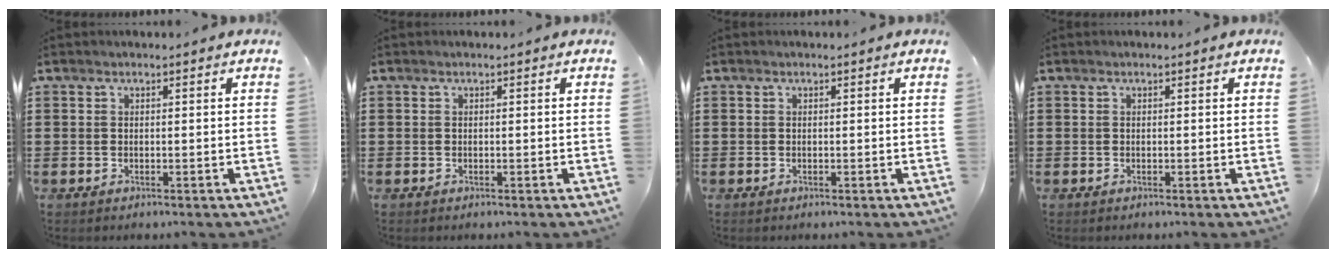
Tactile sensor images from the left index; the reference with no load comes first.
{"total": 0.0}
{"total": 0.0}
{"total": 0.0}